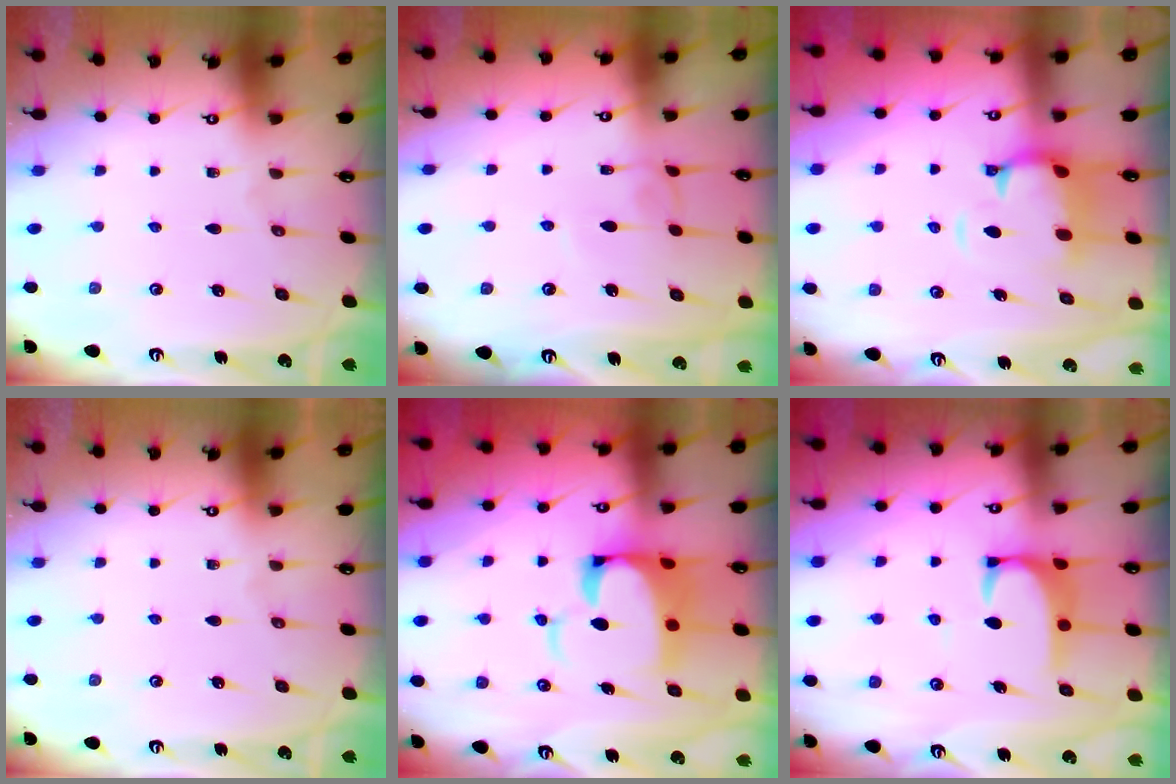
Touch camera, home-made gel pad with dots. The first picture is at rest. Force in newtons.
{"total": 1.2, "press": 1.1, "slide": 0.4}
{"total": 2.2, "press": 1.6, "slide": 1.4}
{"total": 0.0}
{"total": 7.8, "press": 7.6, "slide": 1.5}
{"total": 3.0, "press": 2.9, "slide": 0.8}